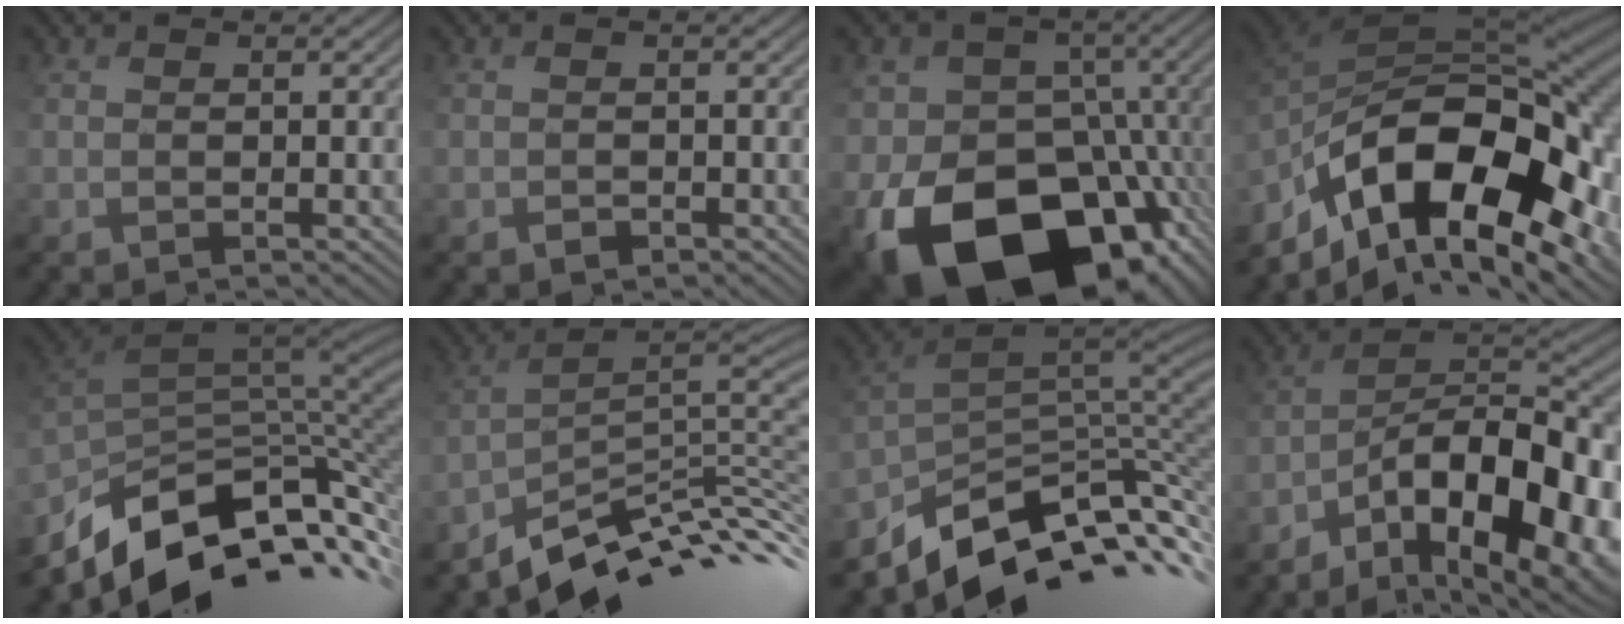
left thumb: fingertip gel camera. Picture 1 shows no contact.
{"total": 0.6, "force": [-0.4, 0.0, -0.4], "torque": [0.002, 0.001, 0.000]}
{"total": 20.2, "force": [-8.8, 14.8, 10.6], "torque": [-0.200, -0.038, -0.126]}
{"total": 17.2, "force": [-7.6, 8.7, 12.7], "torque": [-0.269, -0.017, -0.113]}
{"total": 12.8, "force": [-8.0, 5.8, 8.2], "torque": [-0.206, -0.010, -0.124]}
{"total": 8.9, "force": [-5.9, 2.1, 6.4], "torque": [-0.108, 0.010, -0.093]}
{"total": 10.5, "force": [-7.6, 4.3, 5.9], "torque": [-0.132, 0.007, -0.123]}
{"total": 17.0, "force": [-9.8, 7.3, 11.8], "torque": [-0.187, -0.009, -0.143]}